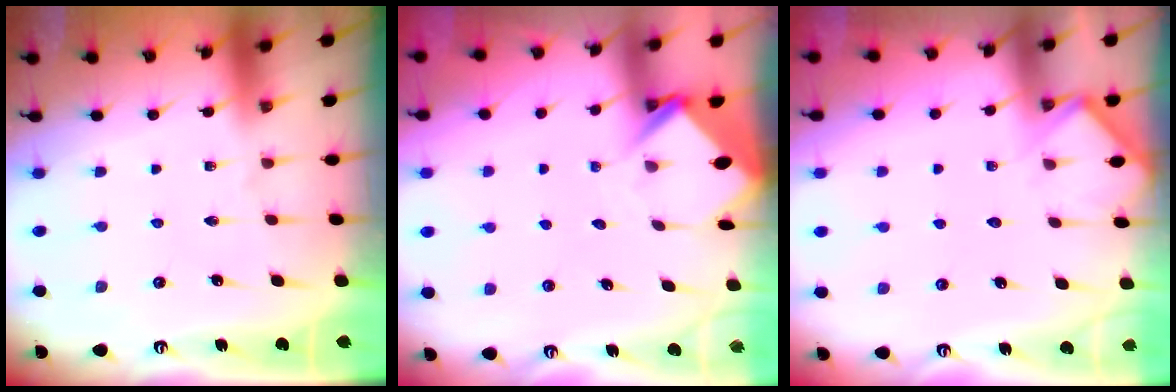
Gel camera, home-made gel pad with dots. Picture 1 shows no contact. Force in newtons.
{"total": 3.9, "press": 3.9, "slide": 0.1}
{"total": 6.0, "press": 6.0, "slide": 0.5}